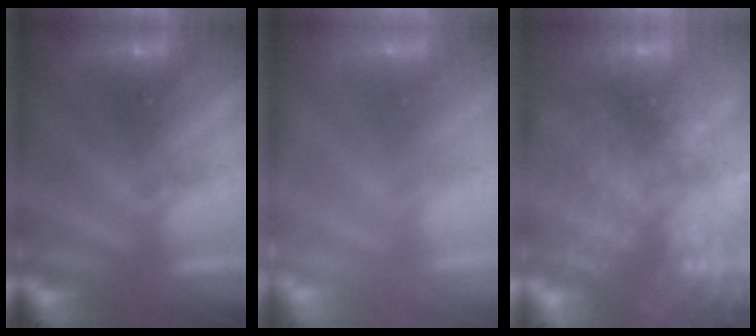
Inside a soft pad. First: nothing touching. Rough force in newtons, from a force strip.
{"total": 9.1}
{"total": 6.3}